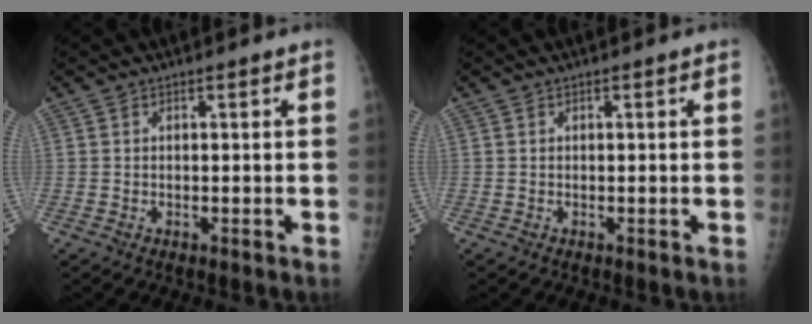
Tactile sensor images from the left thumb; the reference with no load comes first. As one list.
[{"total": 0.0}]